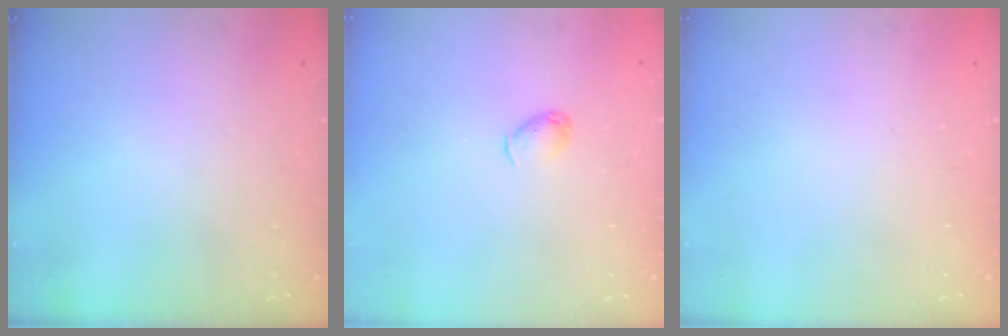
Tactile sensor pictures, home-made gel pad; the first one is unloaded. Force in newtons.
{"total": 3.7, "press": 3.7, "slide": 0.7}
{"total": 0.0}